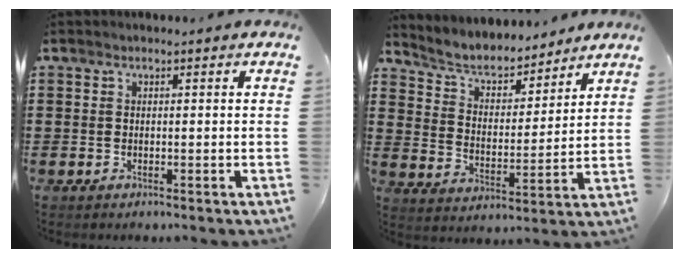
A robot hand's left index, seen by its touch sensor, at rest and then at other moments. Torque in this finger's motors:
{"motor_torque": [0.19, -0.19, 0.17, 0.04]}